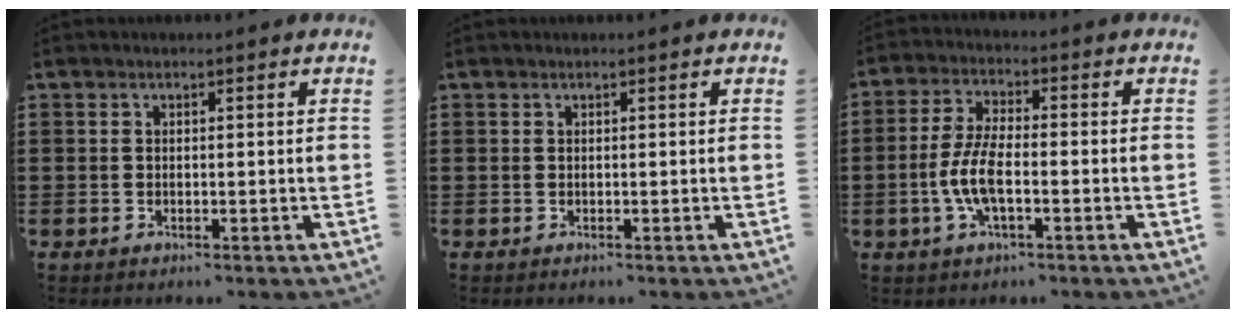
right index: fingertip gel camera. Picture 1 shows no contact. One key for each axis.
{"total": 0.0}
{"total": 6.8, "fx": -1.8, "fy": 2.5, "fz": 6.1, "tx": -0.139, "ty": -0.006, "tz": -0.040}